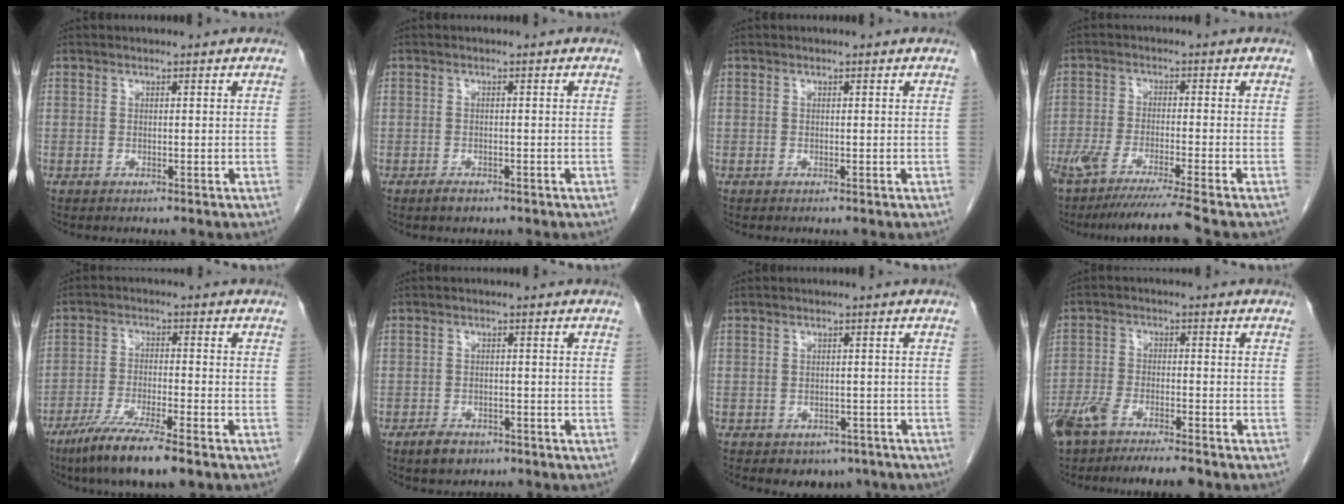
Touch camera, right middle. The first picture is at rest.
{"total": 1.4, "force": [-1.1, 0.7, 0.7], "torque": [-0.017, -0.001, -0.013]}
{"total": 0.0}
{"total": 11.5, "force": [-9.7, -1.9, 5.9], "torque": [-0.070, -0.039, -0.153]}
{"total": 10.3, "force": [-7.1, 0.8, 7.4], "torque": [-0.134, -0.028, -0.121]}
{"total": 3.6, "force": [-2.4, 2.0, 1.6], "torque": [-0.034, 0.000, -0.032]}
{"total": 4.6, "force": [-3.3, 3.0, 1.2], "torque": [-0.003, 0.007, -0.037]}
{"total": 10.9, "force": [-8.5, 2.4, 6.4], "torque": [-0.116, -0.010, -0.141]}